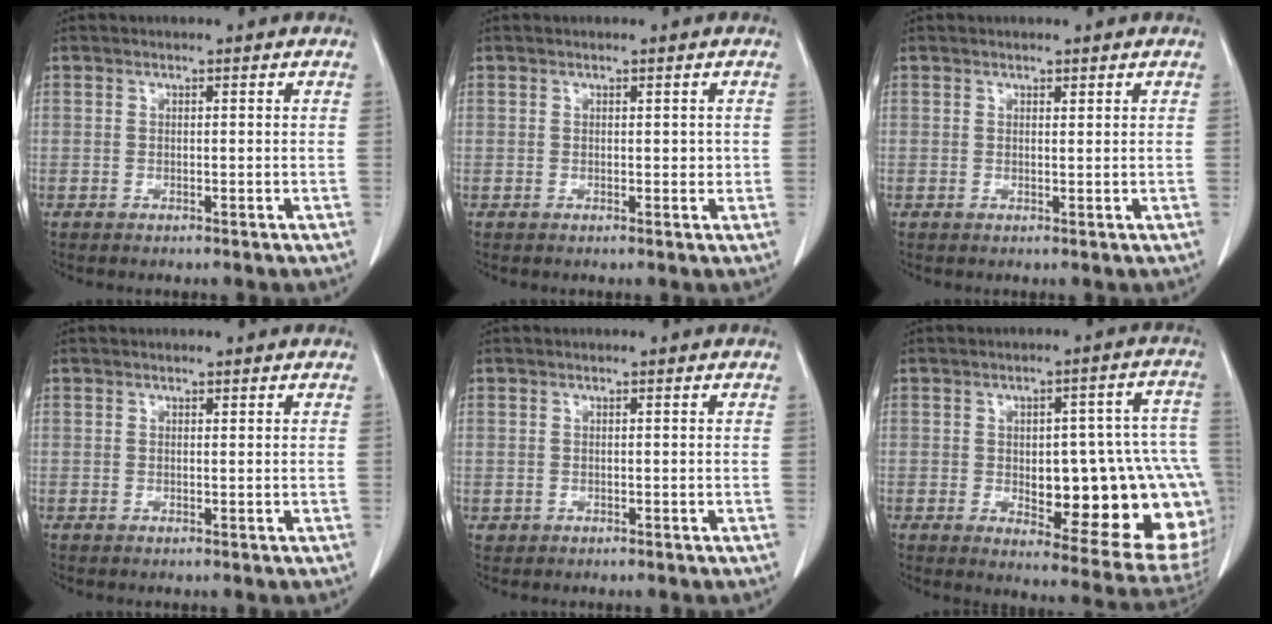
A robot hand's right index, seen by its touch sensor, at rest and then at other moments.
{"total": 1.2, "force": [0.2, 0.8, 0.9], "torque": [-0.007, 0.001, 0.004]}
{"total": 0.5, "force": [0.4, 0.1, 0.2], "torque": [-0.007, -0.004, 0.007]}
{"total": 0.0}
{"total": 0.7, "force": [-0.1, 0.6, 0.0], "torque": [0.003, 0.005, -0.002]}
{"total": 21.9, "force": [-3.1, 6.8, 20.6], "torque": [-0.171, 0.031, -0.008]}